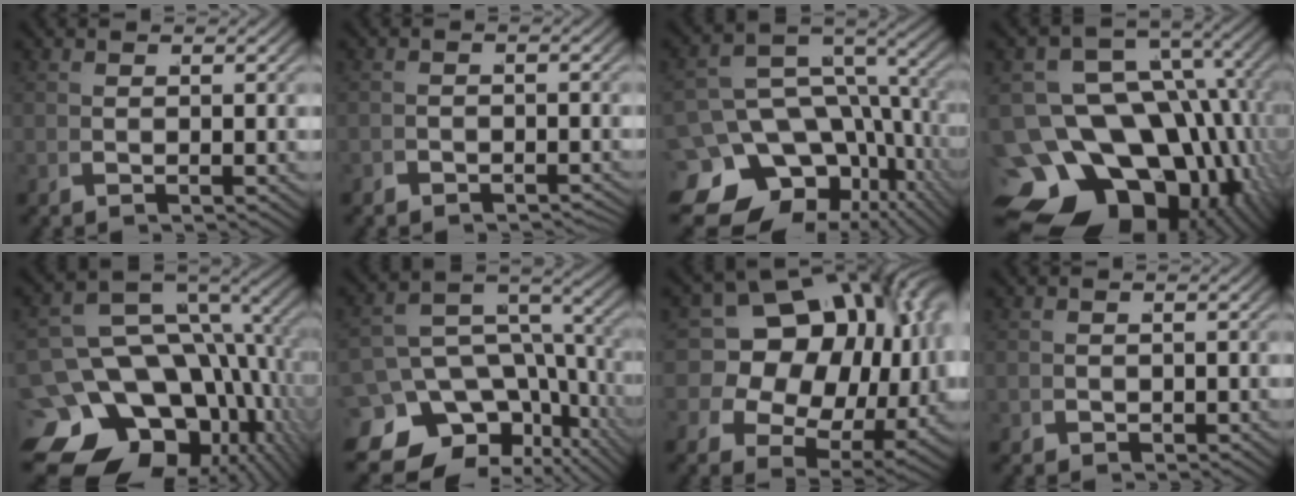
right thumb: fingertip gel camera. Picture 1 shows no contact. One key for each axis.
{"total": 2.2, "fx": -2.1, "fy": 0.3, "fz": -0.2, "tx": 0.018, "ty": 0.001, "tz": -0.041}
{"total": 16.4, "fx": -5.5, "fy": 11.7, "fz": 10.0, "tx": -0.170, "ty": -0.052, "tz": -0.076}
{"total": 24.8, "fx": -8.6, "fy": 18.1, "fz": 14.6, "tx": -0.268, "ty": -0.098, "tz": -0.118}
{"total": 17.6, "fx": -4.8, "fy": 12.3, "fz": 11.6, "tx": -0.200, "ty": -0.057, "tz": -0.061}
{"total": 13.0, "fx": -4.7, "fy": 9.1, "fz": 8.0, "tx": -0.135, "ty": -0.053, "tz": -0.057}
{"total": 17.6, "fx": 1.1, "fy": 12.3, "fz": 12.5, "tx": -0.219, "ty": -0.034, "tz": 0.015}
{"total": 1.4, "fx": -0.4, "fy": 1.2, "fz": 0.6, "tx": -0.012, "ty": -0.011, "tz": 0.002}